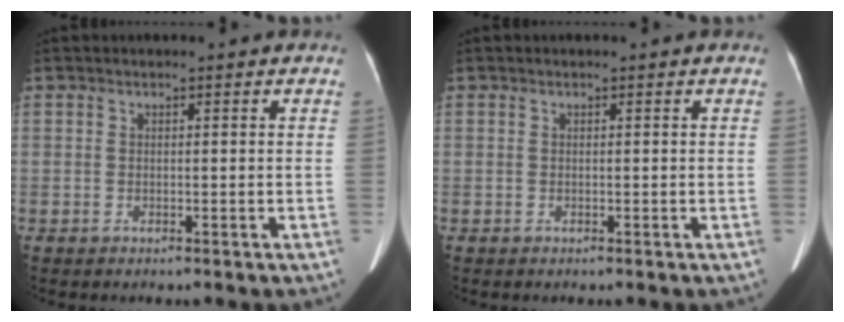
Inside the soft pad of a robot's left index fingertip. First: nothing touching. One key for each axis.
{"total": 0.0}